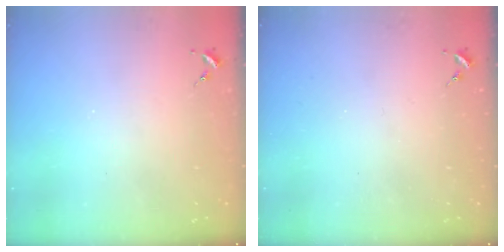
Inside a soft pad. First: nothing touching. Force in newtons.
{"total": 0.0}